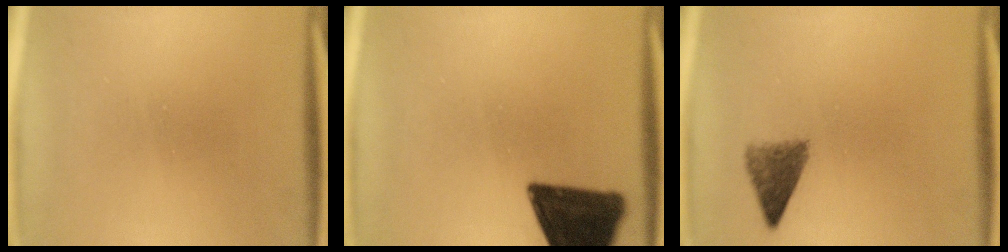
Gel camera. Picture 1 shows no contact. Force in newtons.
{"total": 15.5}
{"total": 3.9}